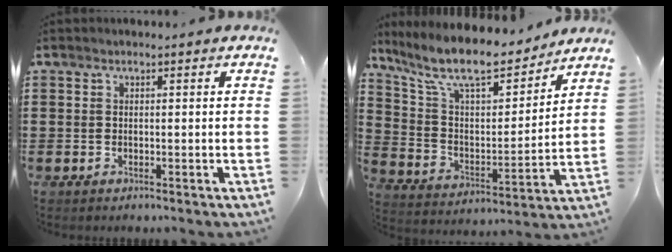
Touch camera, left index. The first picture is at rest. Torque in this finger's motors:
{"motor_torque": [2.14, 0.00, 0.64, 0.21]}